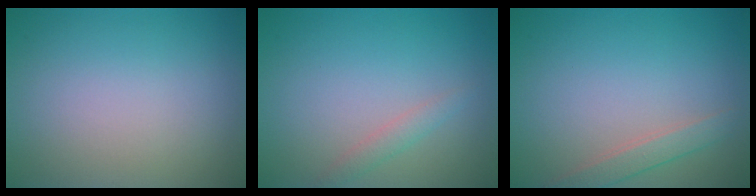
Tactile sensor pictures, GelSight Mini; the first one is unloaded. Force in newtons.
{"total": 1.3, "press": 1.3, "slide": 0.2}
{"total": 1.8, "press": 1.8, "slide": 0.1}